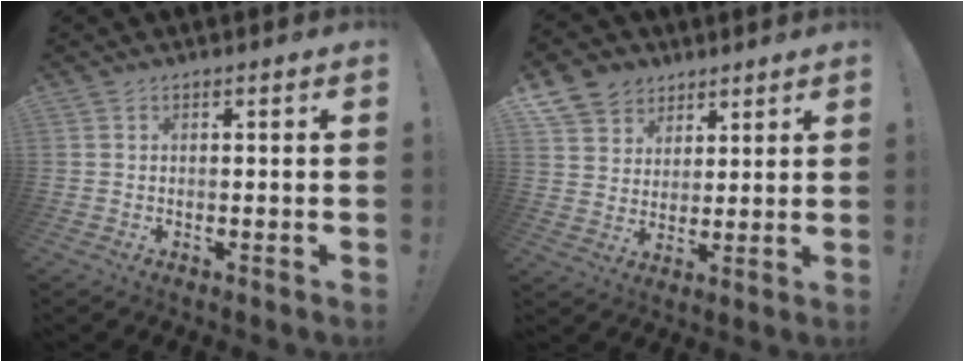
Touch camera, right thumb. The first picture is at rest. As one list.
[{"total": 9.3, "force": [5.7, 7.1, 1.7], "torque": [-0.026, -0.042, 0.115]}]